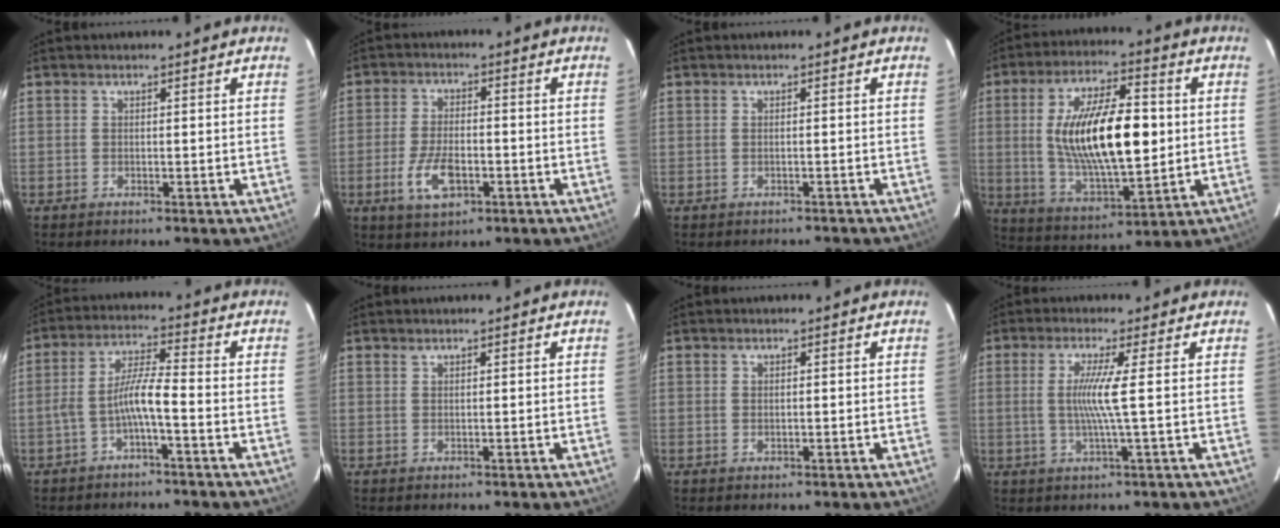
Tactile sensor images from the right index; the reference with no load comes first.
{"total": 8.0, "force": [-3.0, 3.8, 6.3], "torque": [-0.138, -0.007, -0.052]}
{"total": 2.5, "force": [-2.3, 0.7, 0.7], "torque": [-0.007, 0.000, -0.028]}
{"total": 19.4, "force": [1.3, 7.4, 17.9], "torque": [-0.321, 0.005, 0.034]}
{"total": 5.6, "force": [-2.6, 0.2, 5.0], "torque": [-0.110, 0.014, -0.046]}
{"total": 0.0}
{"total": 0.6, "force": [0.1, 0.5, 0.2], "torque": [-0.004, 0.000, 0.003]}
{"total": 5.4, "force": [0.2, -1.4, 5.2], "torque": [-0.100, -0.007, 0.005]}